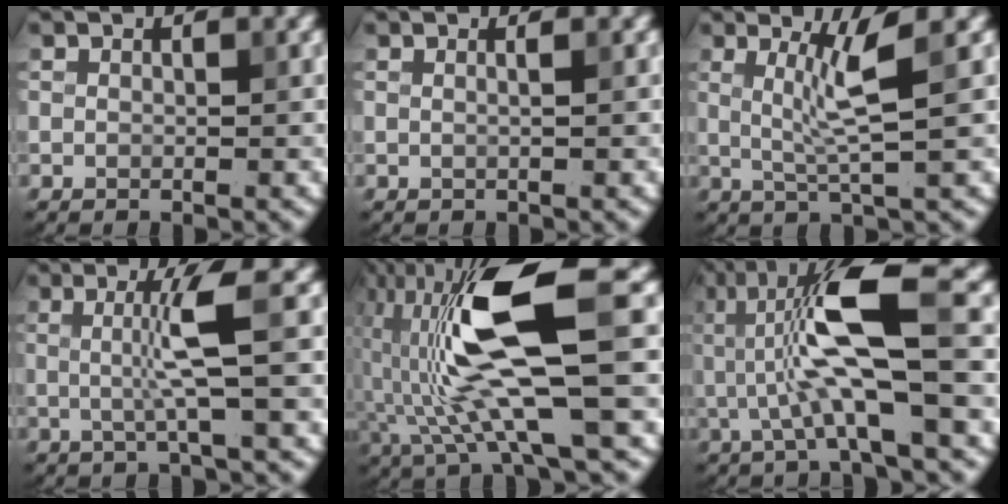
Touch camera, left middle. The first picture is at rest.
{"total": 1.3, "force": [0.4, 0.6, 1.1], "torque": [-0.008, 0.000, -0.011]}
{"total": 3.8, "force": [1.0, 0.4, 3.6], "torque": [-0.071, -0.003, 0.024]}
{"total": 4.0, "force": [0.3, 0.3, 3.9], "torque": [-0.076, -0.001, 0.003]}
{"total": 12.0, "force": [0.1, 2.5, 11.8], "torque": [-0.235, 0.013, 0.007]}
{"total": 9.0, "force": [0.6, 1.8, 8.8], "torque": [-0.159, 0.004, 0.011]}